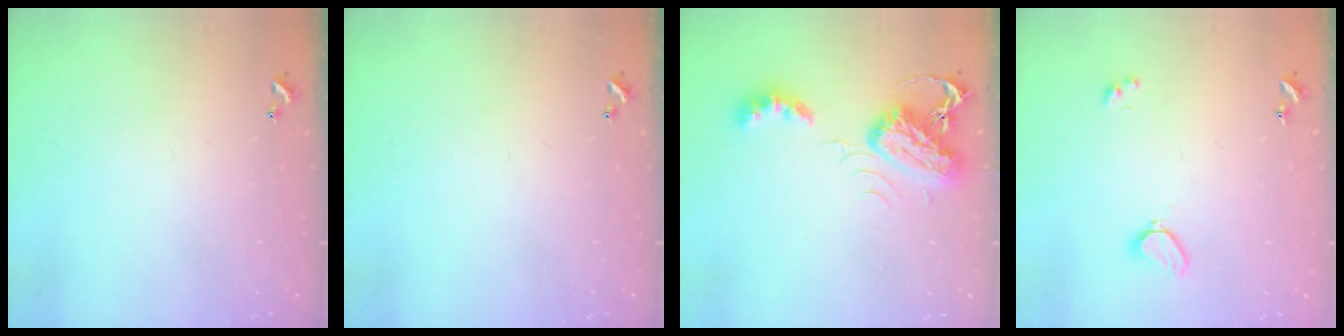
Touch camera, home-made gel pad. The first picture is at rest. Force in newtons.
{"total": 0.0}
{"total": 7.7, "press": 7.7, "slide": 0.2}
{"total": 2.1, "press": 2.0, "slide": 0.5}